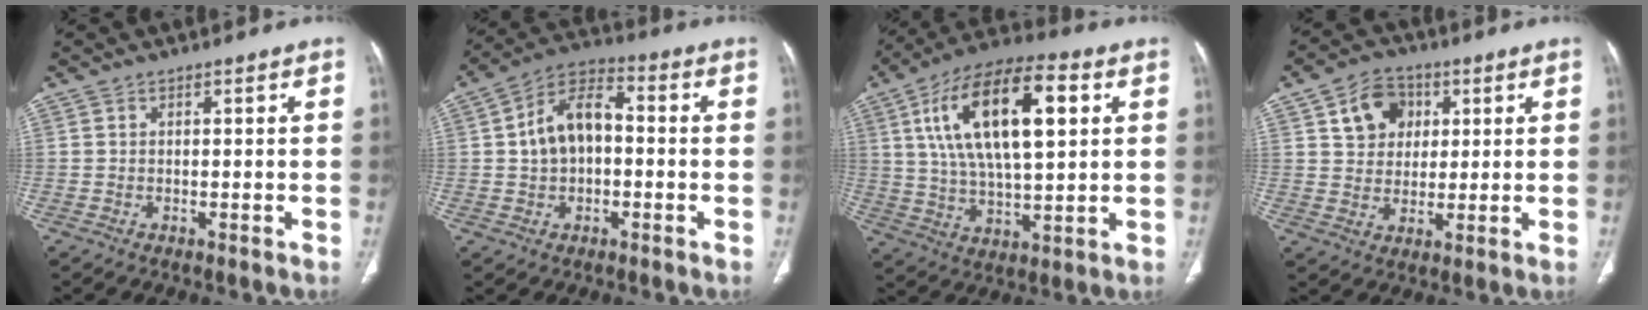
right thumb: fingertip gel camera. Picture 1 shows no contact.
{"total": 10.8, "force": [0.3, 7.0, 8.2], "torque": [-0.137, 0.033, -0.006]}
{"total": 22.0, "force": [6.2, 9.4, 18.9], "torque": [-0.326, 0.004, 0.101]}
{"total": 9.2, "force": [3.3, 7.4, 4.4], "torque": [-0.039, -0.005, 0.056]}